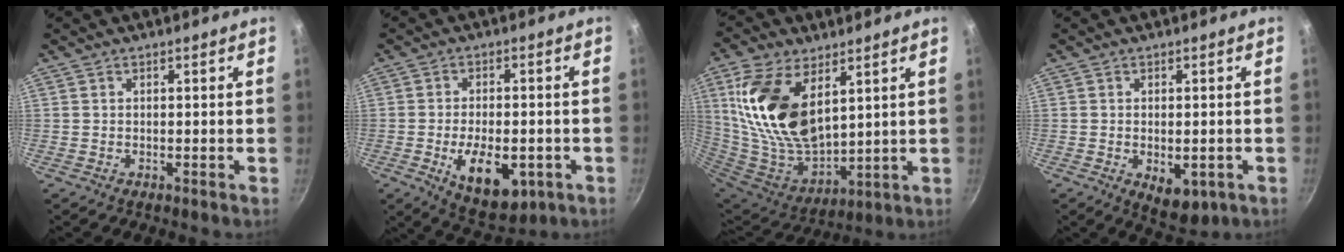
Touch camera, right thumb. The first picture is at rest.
{"total": 12.3, "force": [-3.7, 6.5, 9.7], "torque": [-0.126, 0.003, -0.041]}
{"total": 21.2, "force": [7.8, 11.9, 15.8], "torque": [-0.302, -0.049, 0.163]}
{"total": 6.6, "force": [-1.9, 3.7, 5.1], "torque": [-0.056, -0.002, -0.014]}